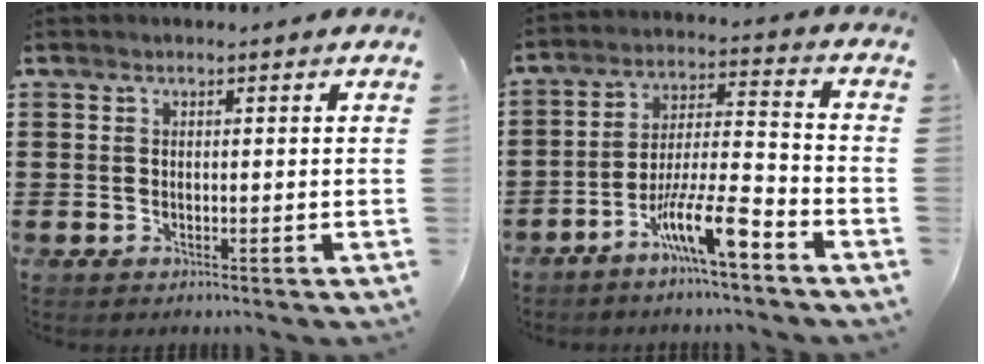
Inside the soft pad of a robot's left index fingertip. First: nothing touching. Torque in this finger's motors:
{"motor_torque": [1.33, 0.81, 0.43, 0.11]}